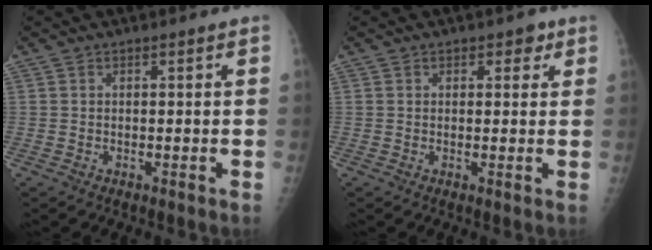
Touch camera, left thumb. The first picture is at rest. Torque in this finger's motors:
{"motor_torque": [0.00, 0.16, -0.06, 0.26, 0.04]}